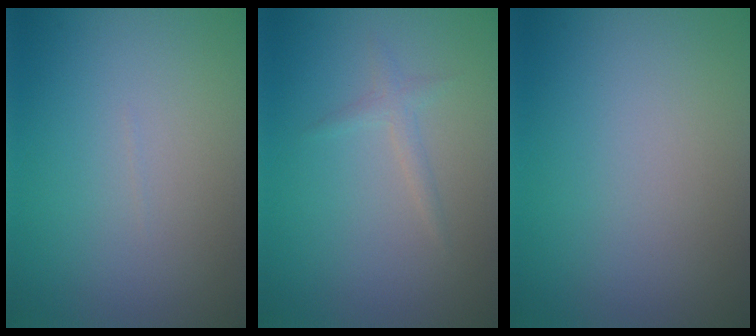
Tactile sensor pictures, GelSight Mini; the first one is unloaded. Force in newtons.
{"total": 1.1, "press": 1.1, "slide": 0.0}
{"total": 0.0}